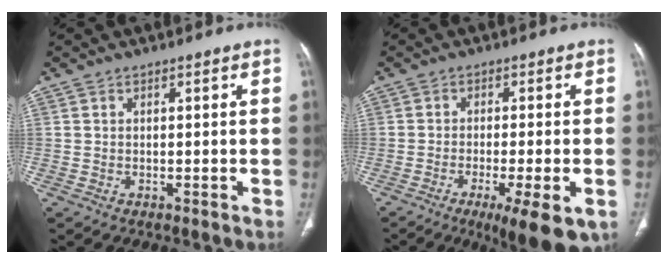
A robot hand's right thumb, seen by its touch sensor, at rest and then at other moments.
{"total": 11.1, "force": [-5.3, 2.4, 9.5], "torque": [-0.131, -0.013, -0.077]}